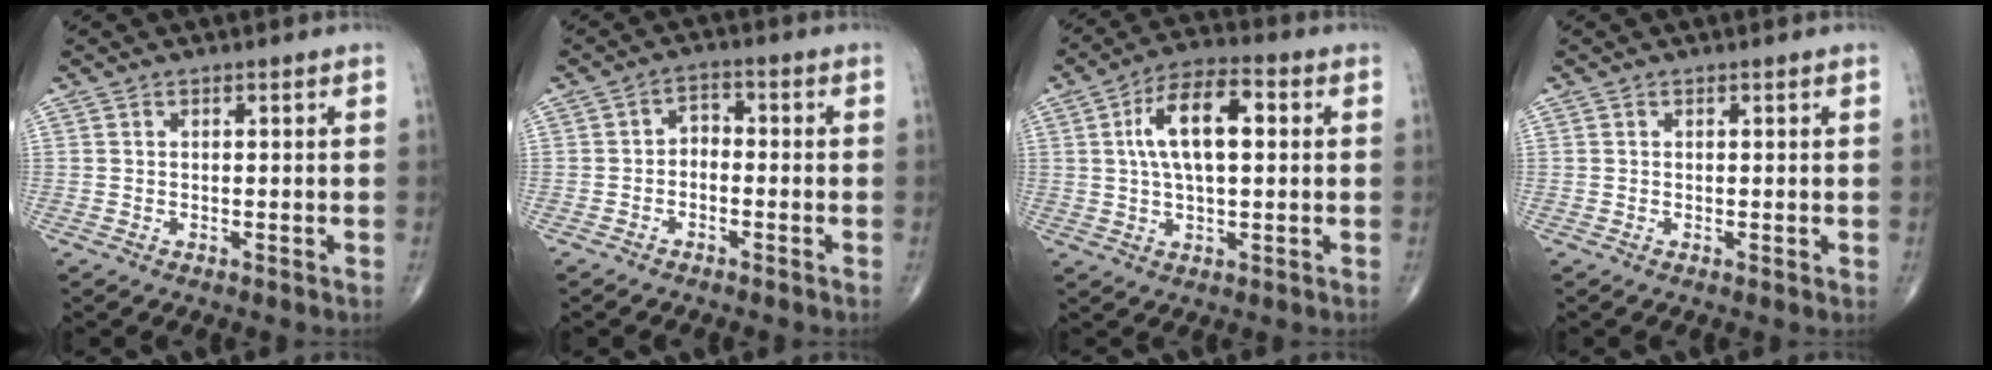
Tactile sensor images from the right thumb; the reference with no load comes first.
{"total": 2.8, "force": [-1.1, 1.9, 1.7], "torque": [-0.013, 0.024, -0.031]}
{"total": 12.0, "force": [2.2, 5.5, 10.5], "torque": [-0.180, 0.019, 0.033]}
{"total": 0.6, "force": [0.2, 0.2, 0.5], "torque": [-0.010, -0.003, 0.002]}